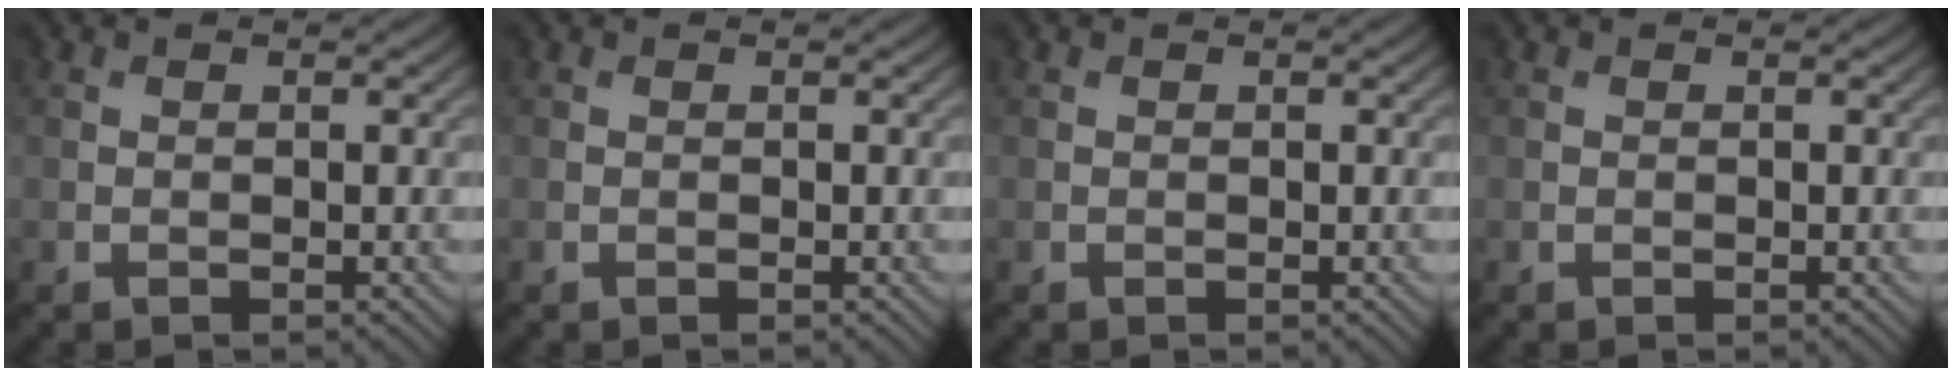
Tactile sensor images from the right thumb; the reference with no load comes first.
{"total": 0.0}
{"total": 0.0}
{"total": 0.0}